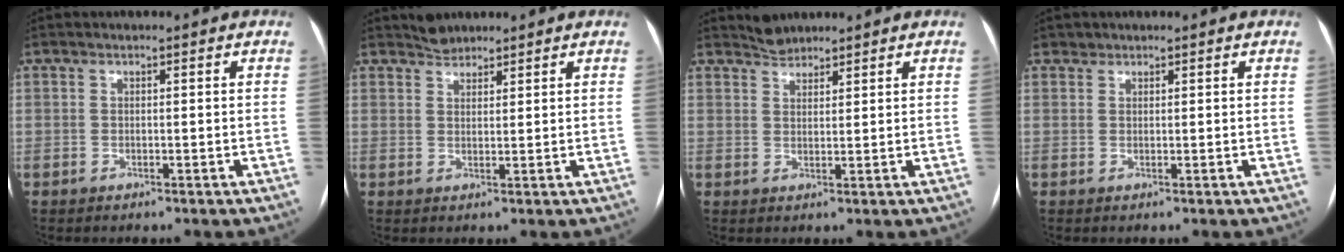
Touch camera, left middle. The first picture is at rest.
{"total": 2.3, "force": [2.1, 0.8, 0.0], "torque": [-0.003, 0.006, 0.038]}
{"total": 2.4, "force": [2.3, 0.7, -0.2], "torque": [0.000, 0.006, 0.043]}
{"total": 0.8, "force": [0.6, 0.5, -0.1], "torque": [0.002, 0.003, 0.009]}